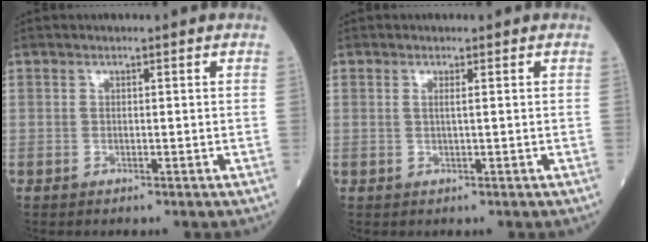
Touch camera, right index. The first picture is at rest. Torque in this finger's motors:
{"motor_torque": [0.01, 0.00, -0.05, 0.00]}